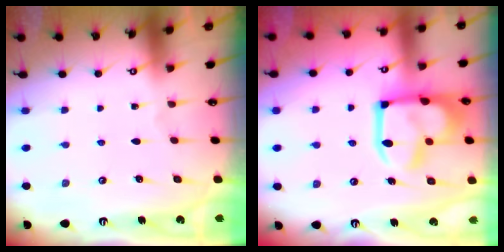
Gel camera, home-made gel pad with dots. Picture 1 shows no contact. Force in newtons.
{"total": 17.4, "press": 17.4, "slide": 1.5}